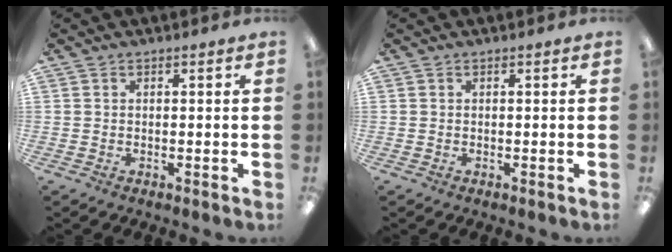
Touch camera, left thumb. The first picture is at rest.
{"total": 0.0}